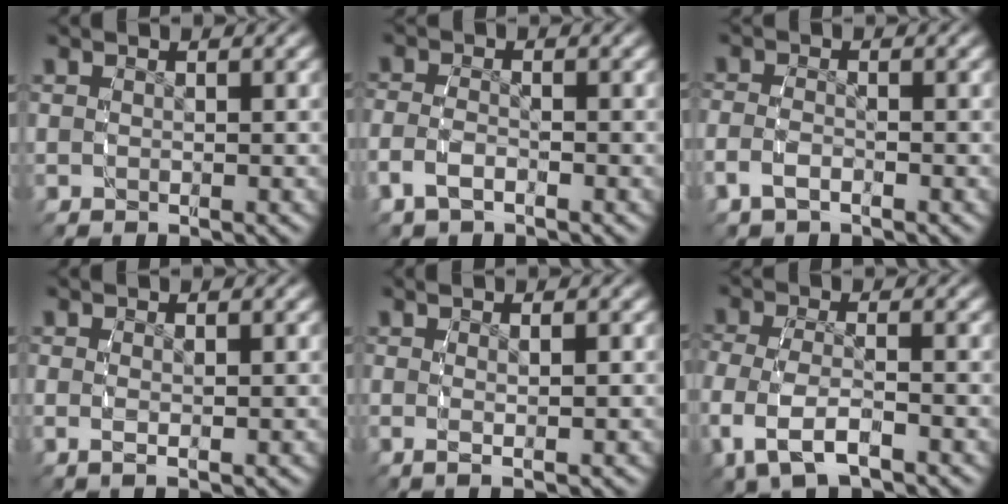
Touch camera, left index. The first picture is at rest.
{"total": 2.6, "force": [-1.5, 1.4, 1.6], "torque": [-0.045, -0.012, -0.022]}
{"total": 2.3, "force": [-1.4, 1.2, 1.4], "torque": [-0.039, -0.011, -0.020]}
{"total": 1.2, "force": [-0.2, 0.1, 1.1], "torque": [-0.027, -0.009, 0.003]}
{"total": 1.9, "force": [0.1, -0.2, 1.9], "torque": [-0.031, -0.003, 0.004]}
{"total": 4.5, "force": [-1.6, 2.5, 3.4], "torque": [-0.088, -0.022, -0.014]}